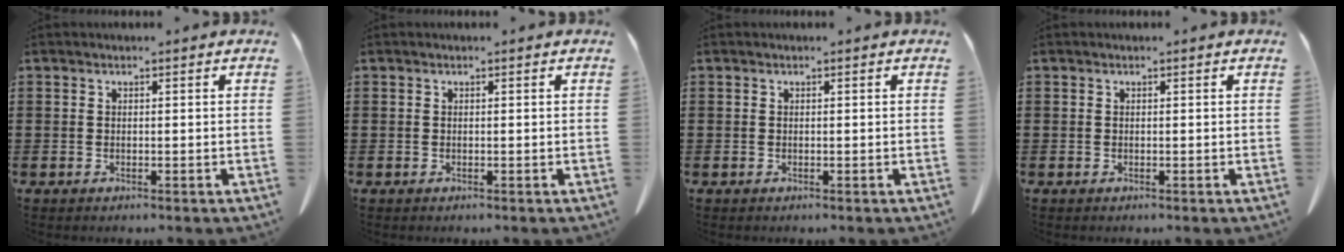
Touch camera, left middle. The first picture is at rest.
{"total": 0.0}
{"total": 0.0}
{"total": 0.0}